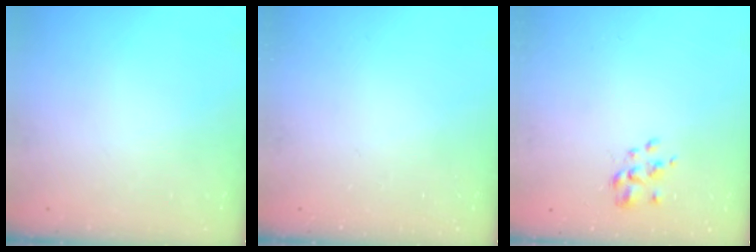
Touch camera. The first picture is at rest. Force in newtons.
{"total": 0.0}
{"total": 2.7, "press": 2.6, "slide": 0.6}